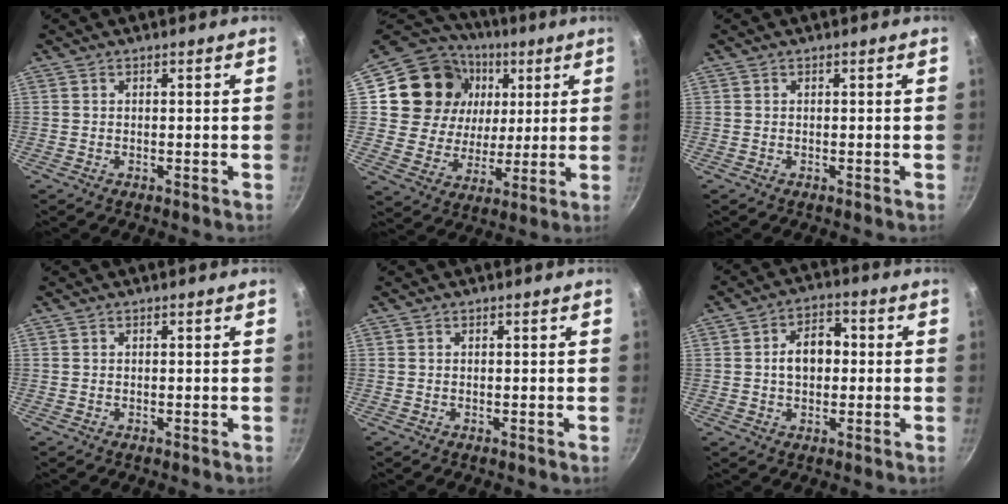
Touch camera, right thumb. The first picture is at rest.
{"total": 20.0, "force": [5.8, 16.9, 9.1], "torque": [-0.150, 0.002, 0.101]}
{"total": 0.0}
{"total": 0.0}
{"total": 0.0}
{"total": 6.3, "force": [0.5, 4.4, 4.5], "torque": [-0.046, 0.012, 0.004]}